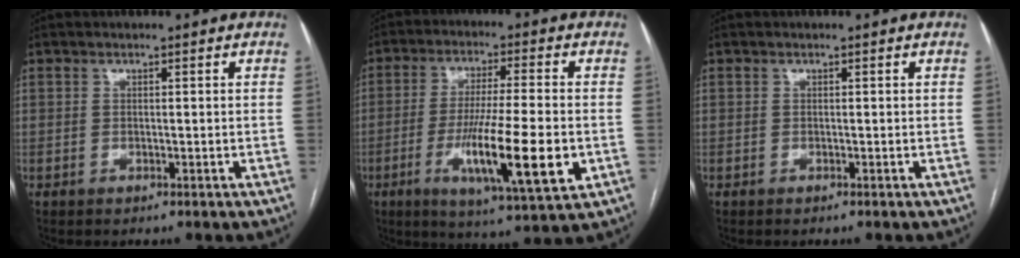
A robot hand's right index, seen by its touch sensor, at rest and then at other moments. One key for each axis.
{"total": 15.0, "fx": -4.0, "fy": 0.9, "fz": 14.5, "tx": -0.255, "ty": -0.027, "tz": -0.066}
{"total": 0.0}